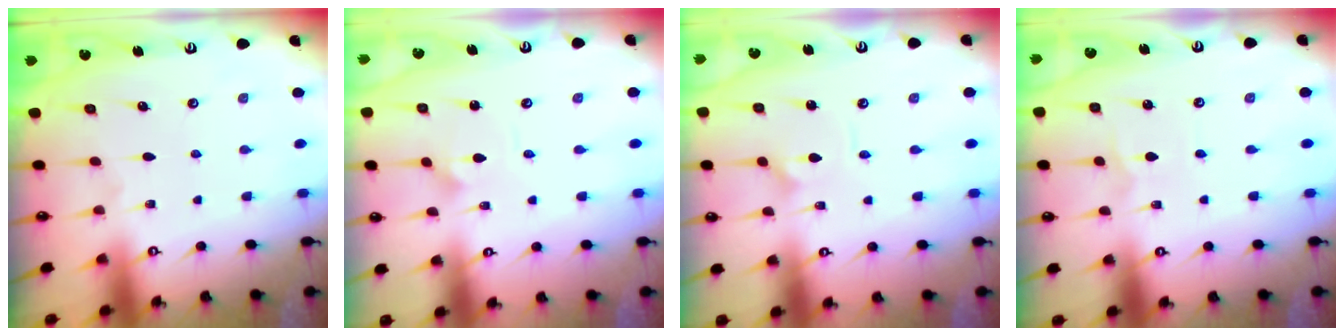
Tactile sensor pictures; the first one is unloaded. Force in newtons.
{"total": 2.4, "press": 2.4, "slide": 0.1}
{"total": 2.5, "press": 2.5, "slide": 0.3}
{"total": 1.1, "press": 1.1, "slide": 0.1}